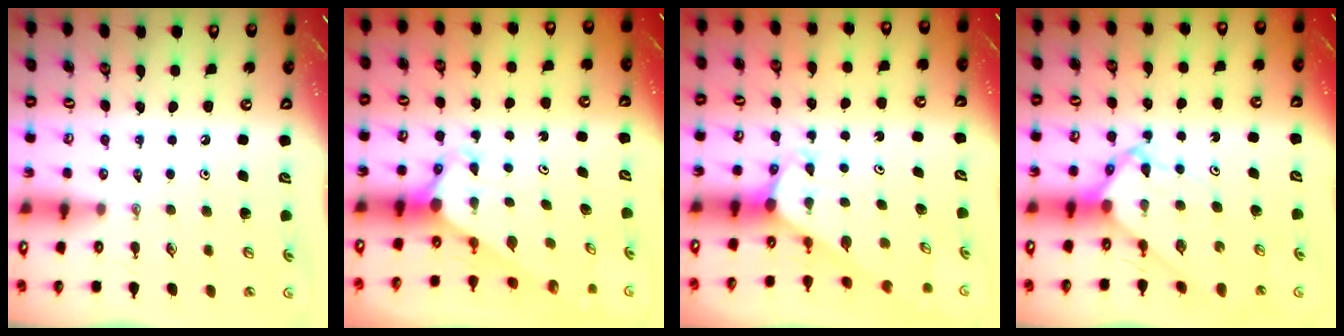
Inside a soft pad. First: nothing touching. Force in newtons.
{"total": 3.1, "press": 3.1, "slide": 0.2}
{"total": 3.0, "press": 3.0, "slide": 0.2}
{"total": 6.7, "press": 6.7, "slide": 0.6}